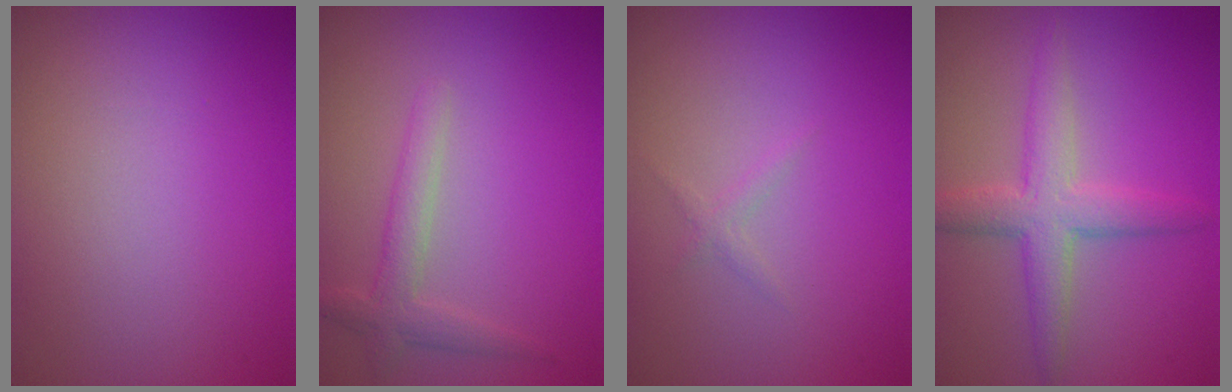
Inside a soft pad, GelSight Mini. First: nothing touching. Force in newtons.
{"total": 2.3, "press": 2.3, "slide": 0.2}
{"total": 0.8, "press": 0.8, "slide": 0.1}
{"total": 4.1, "press": 4.1, "slide": 0.1}